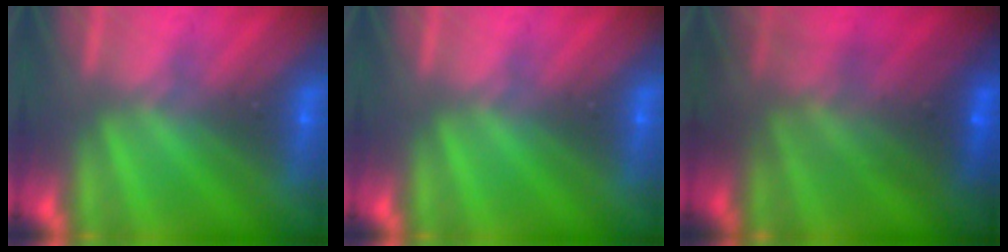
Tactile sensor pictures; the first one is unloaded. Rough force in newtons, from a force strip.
{"total": 0.0}
{"total": 7.4}